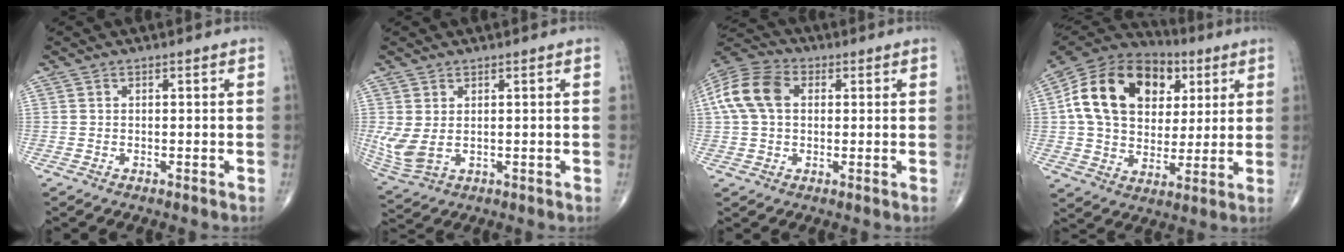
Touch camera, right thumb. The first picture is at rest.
{"total": 6.3, "force": [0.6, 3.9, 4.9], "torque": [-0.120, -0.002, 0.028]}
{"total": 11.5, "force": [2.1, 8.0, 8.0], "torque": [-0.162, 0.027, 0.032]}
{"total": 22.4, "force": [5.9, 16.1, 14.3], "torque": [-0.236, 0.012, 0.098]}